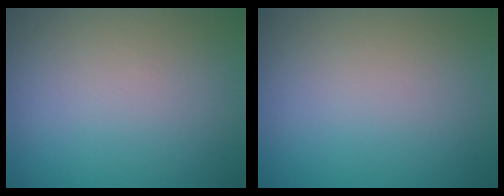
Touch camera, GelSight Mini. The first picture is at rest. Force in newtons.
{"total": 0.0}